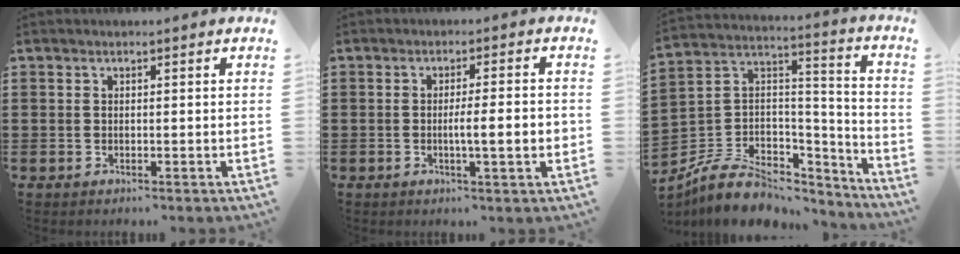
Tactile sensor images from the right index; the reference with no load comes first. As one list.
[{"total": 5.0, "force": [-0.9, 0.2, 5.0], "torque": [-0.085, -0.005, -0.018]}, {"total": 9.2, "force": [-5.5, 6.1, 4.0], "torque": [-0.082, 0.021, -0.096]}]